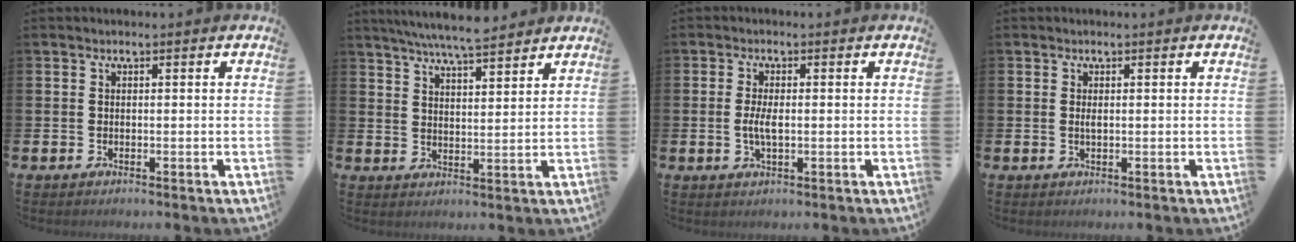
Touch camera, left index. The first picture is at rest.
{"total": 6.5, "force": [6.3, 0.2, 1.7], "torque": [-0.049, -0.029, 0.112]}
{"total": 3.1, "force": [-0.1, 1.2, 2.9], "torque": [-0.060, -0.002, -0.006]}
{"total": 0.7, "force": [0.2, 0.2, 0.6], "torque": [-0.012, 0.000, 0.002]}